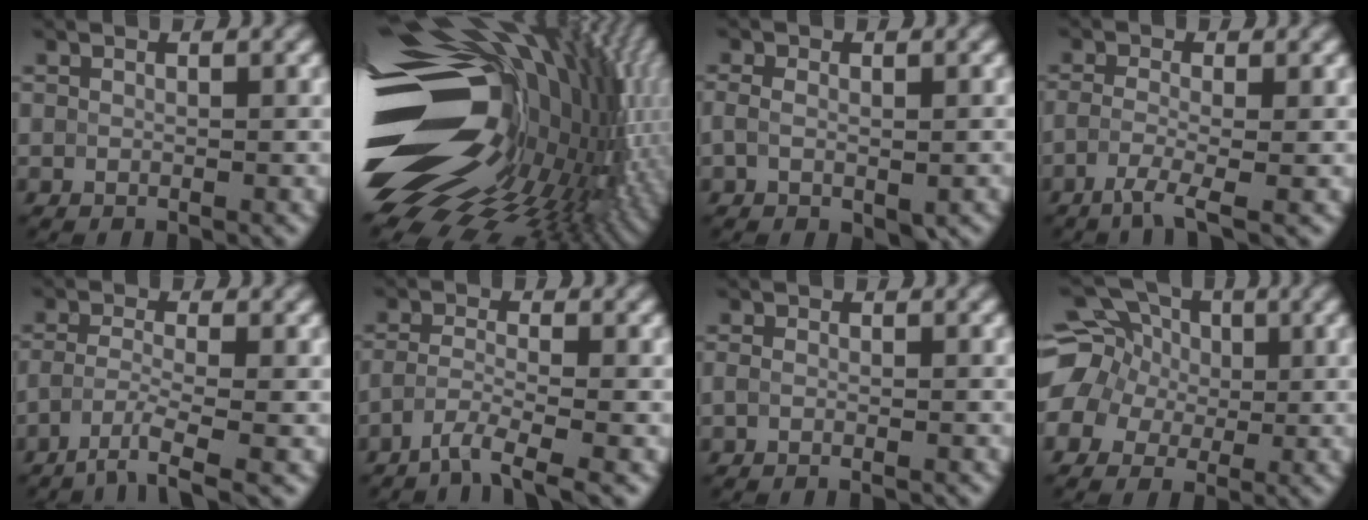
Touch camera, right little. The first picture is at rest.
{"total": 21.6, "force": [-2.8, 13.7, 16.4], "torque": [-0.277, -0.003, -0.057]}
{"total": 2.9, "force": [-1.4, 1.3, 2.1], "torque": [-0.038, -0.002, -0.012]}
{"total": 3.1, "force": [-2.1, 0.3, 2.2], "torque": [-0.035, 0.000, -0.049]}
{"total": 3.2, "force": [-2.5, 0.2, 2.0], "torque": [-0.031, 0.001, -0.054]}
{"total": 3.3, "force": [-2.8, 0.1, 1.7], "torque": [-0.027, 0.001, -0.061]}
{"total": 2.0, "force": [-1.4, 0.6, 1.3], "torque": [0.002, -0.001, -0.015]}
{"total": 11.0, "force": [2.1, 9.3, 5.5], "torque": [-0.136, 0.042, -0.004]}